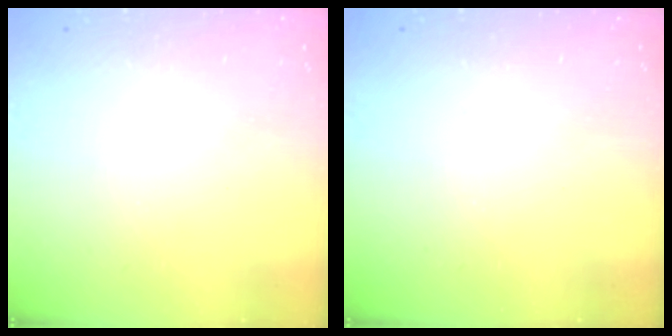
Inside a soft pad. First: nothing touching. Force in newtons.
{"total": 0.0}